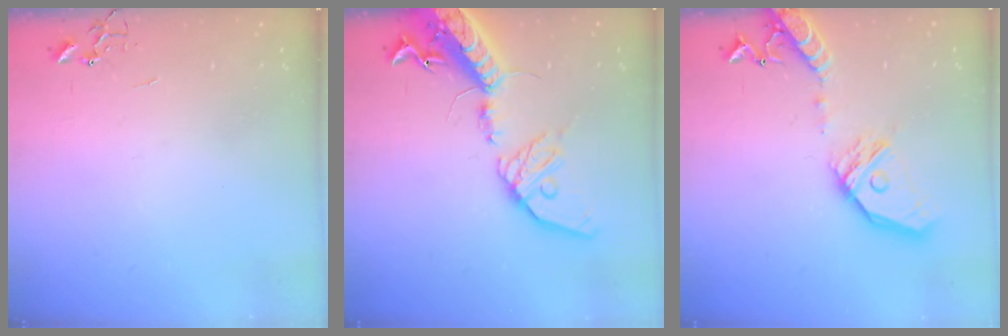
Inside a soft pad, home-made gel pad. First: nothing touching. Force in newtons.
{"total": 20.9, "press": 20.4, "slide": 4.4}
{"total": 18.2, "press": 17.9, "slide": 3.1}